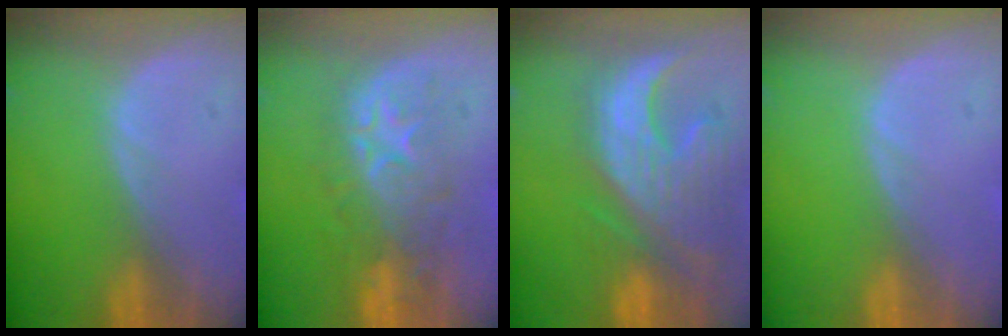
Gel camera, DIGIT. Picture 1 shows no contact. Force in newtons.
{"total": 8.7, "press": 8.7, "slide": 0.9}
{"total": 12.8, "press": 11.2, "slide": 6.2}
{"total": 0.0}